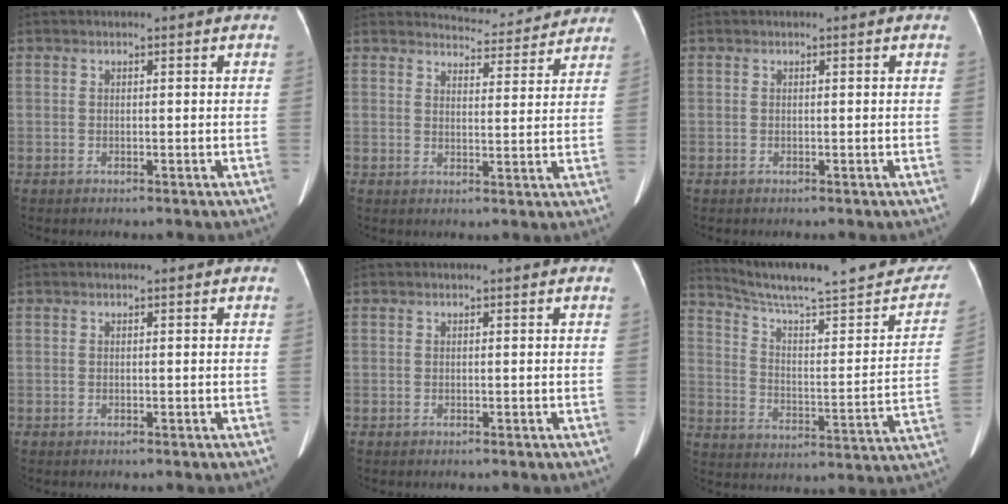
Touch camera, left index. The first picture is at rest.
{"total": 8.8, "force": [8.7, 1.6, 0.3], "torque": [0.003, 0.000, 0.100]}
{"total": 0.0}
{"total": 0.0}
{"total": 0.0}
{"total": 24.9, "force": [22.1, 3.1, 11.1], "torque": [-0.161, -0.029, 0.301]}